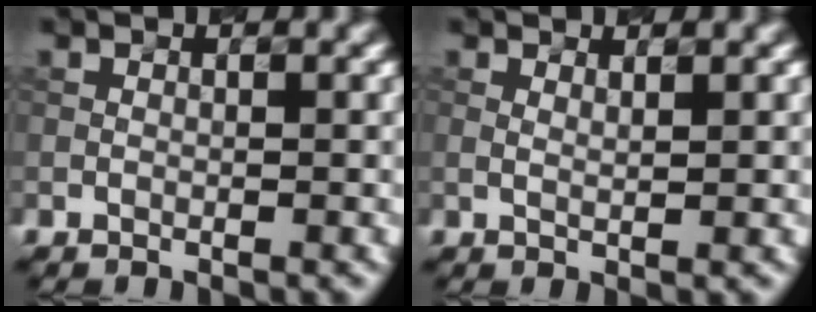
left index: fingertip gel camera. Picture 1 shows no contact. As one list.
[{"total": 1.0, "force": [0.7, 0.2, 0.7], "torque": [-0.011, -0.001, 0.010]}]